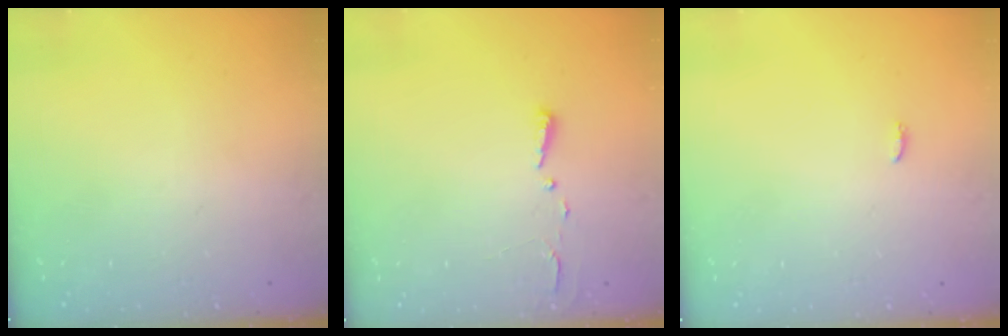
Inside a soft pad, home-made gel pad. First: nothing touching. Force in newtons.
{"total": 2.7, "press": 2.7, "slide": 0.4}
{"total": 5.6, "press": 3.4, "slide": 4.4}